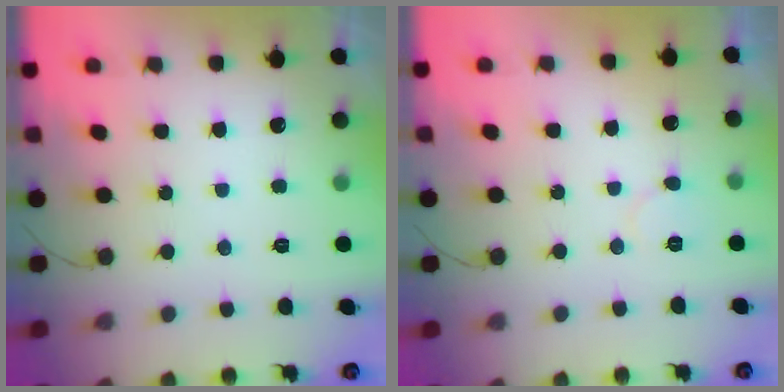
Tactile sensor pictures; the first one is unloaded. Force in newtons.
{"total": 4.1, "press": 4.1, "slide": 0.5}